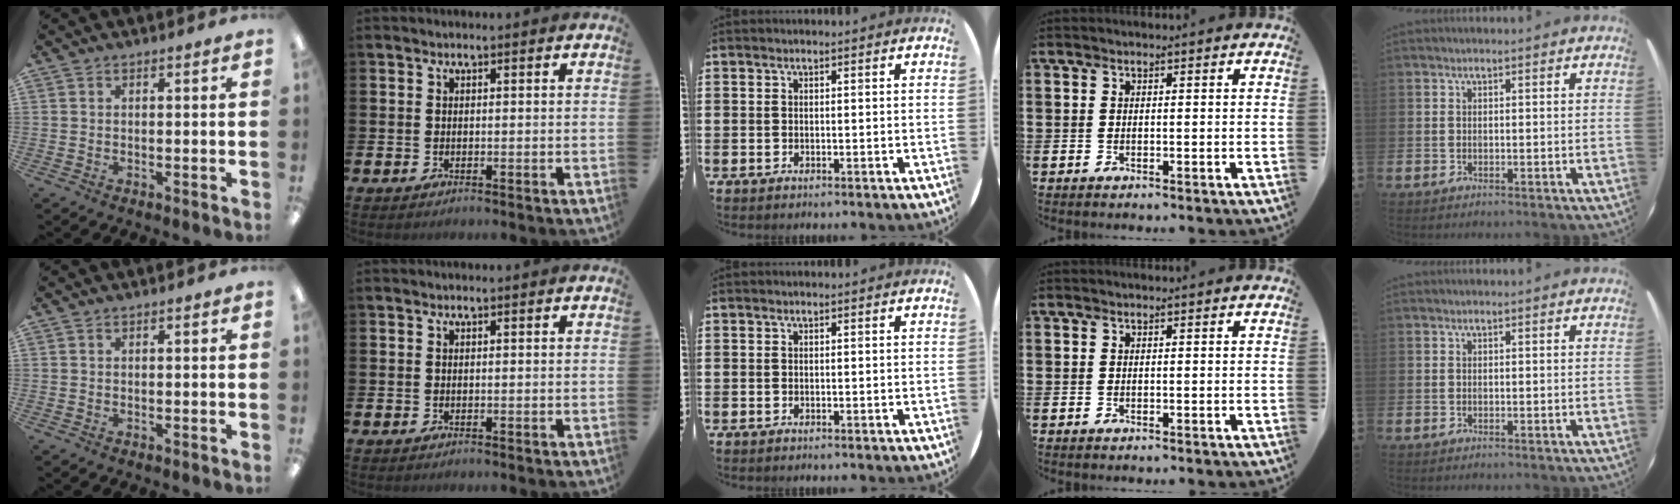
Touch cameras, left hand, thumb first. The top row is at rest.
{}